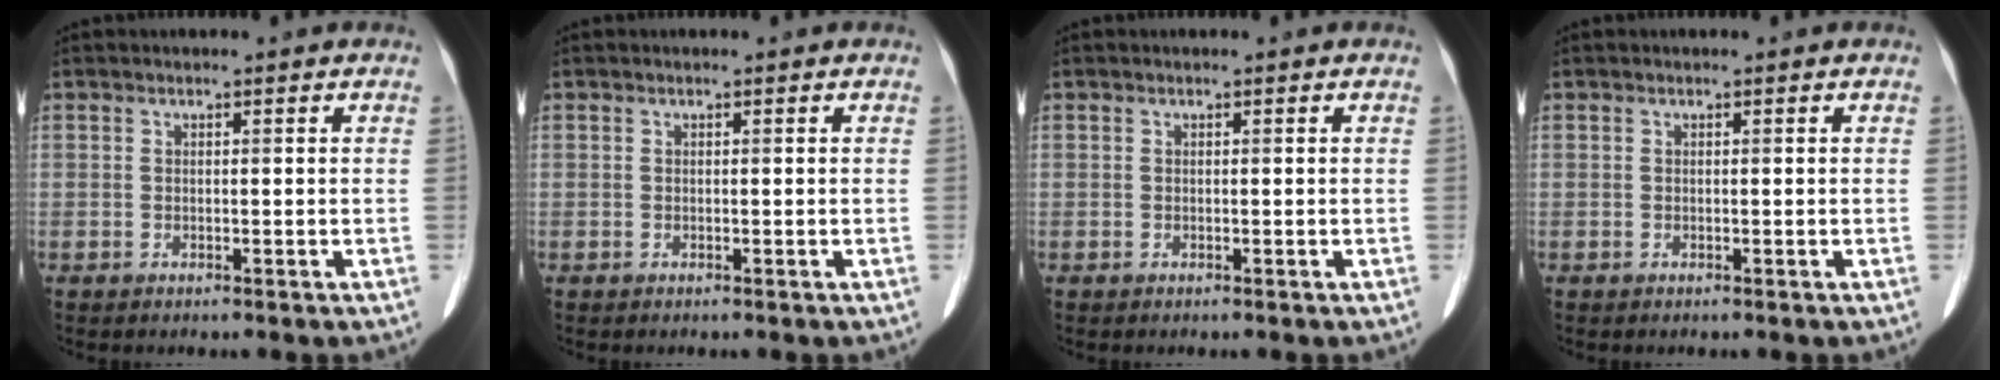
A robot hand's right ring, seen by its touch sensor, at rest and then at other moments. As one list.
[{"total": 0.0}, {"total": 0.0}, {"total": 0.0}]